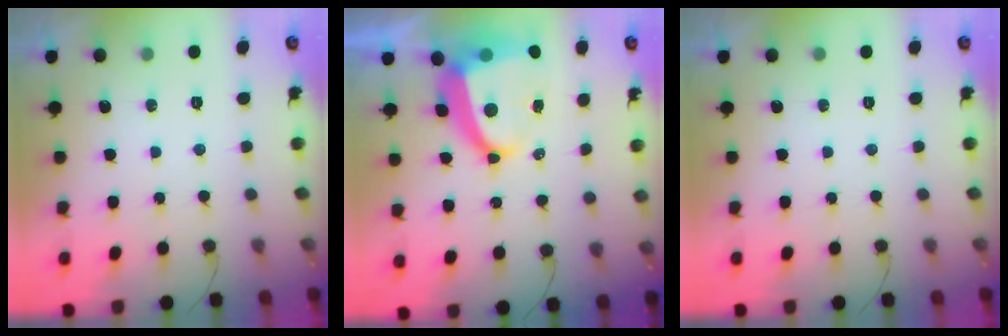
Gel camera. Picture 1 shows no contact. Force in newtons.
{"total": 14.0, "press": 13.9, "slide": 1.5}
{"total": 0.0}